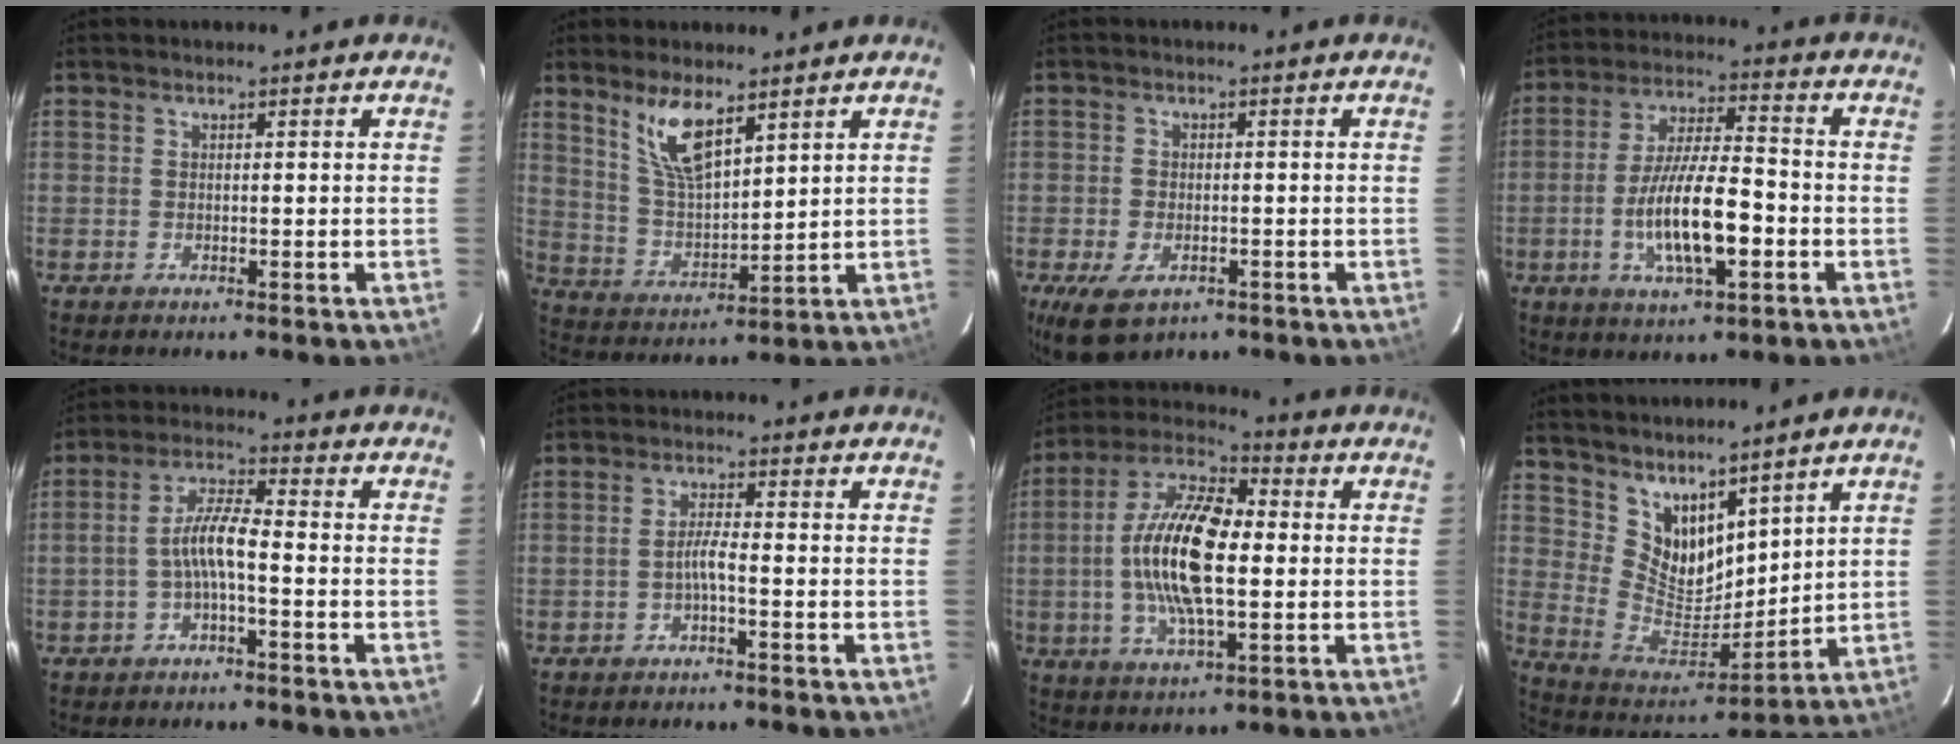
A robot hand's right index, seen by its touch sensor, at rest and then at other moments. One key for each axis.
{"total": 9.4, "fx": 5.9, "fy": 3.1, "fz": 6.6, "tx": -0.126, "ty": 0.000, "tz": 0.127}
{"total": 7.7, "fx": -4.0, "fy": 4.4, "fz": 4.9, "tx": -0.107, "ty": -0.023, "tz": -0.067}
{"total": 13.6, "fx": -3.8, "fy": 3.6, "fz": 12.5, "tx": -0.242, "ty": -0.008, "tz": -0.065}
{"total": 5.9, "fx": -2.0, "fy": 1.1, "fz": 5.4, "tx": -0.116, "ty": 0.015, "tz": -0.036}
{"total": 2.6, "fx": -1.4, "fy": 0.0, "fz": 2.2, "tx": -0.045, "ty": 0.004, "tz": -0.027}
{"total": 16.8, "fx": -0.4, "fy": 6.3, "fz": 15.6, "tx": -0.309, "ty": 0.010, "tz": -0.018}
{"total": 12.8, "fx": 9.6, "fy": 6.3, "fz": 5.6, "tx": -0.113, "ty": -0.003, "tz": 0.196}